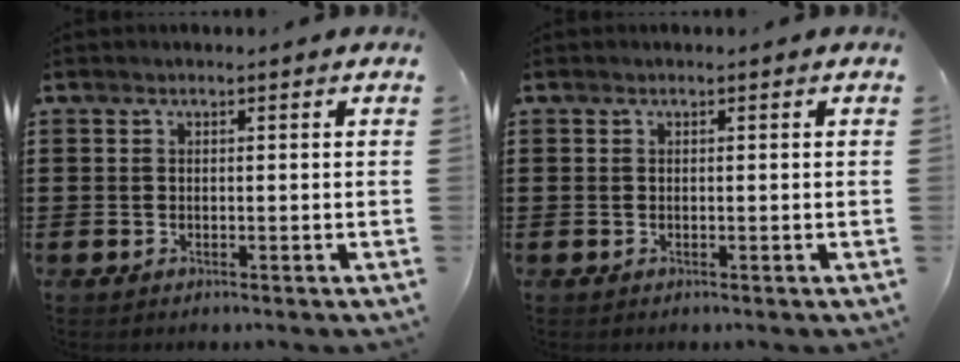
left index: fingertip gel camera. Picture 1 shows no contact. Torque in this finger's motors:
{"motor_torque": [-0.01, -0.05, 0.02, 0.01]}